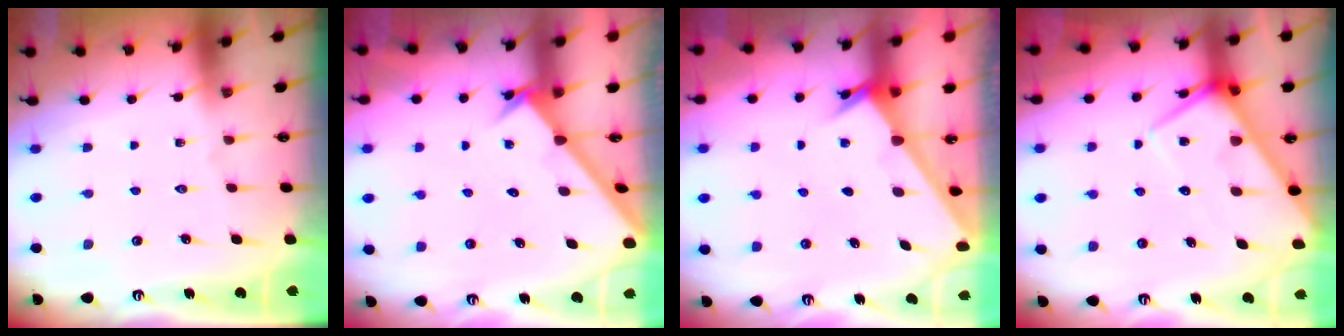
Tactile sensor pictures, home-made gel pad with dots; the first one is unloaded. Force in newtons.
{"total": 1.9, "press": 1.9, "slide": 0.2}
{"total": 2.3, "press": 2.3, "slide": 0.2}
{"total": 8.1, "press": 8.1, "slide": 0.7}